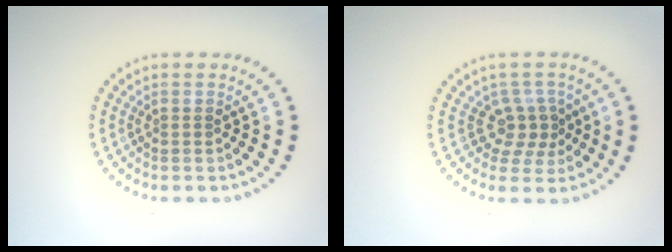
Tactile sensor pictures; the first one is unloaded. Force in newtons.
{"total": 2.8, "press": 2.0, "slide": 1.9}